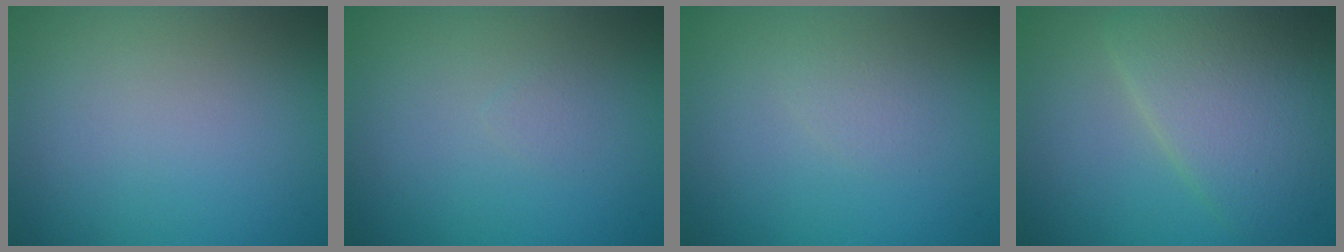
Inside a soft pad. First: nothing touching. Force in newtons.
{"total": 0.6, "press": 0.6, "slide": 0.1}
{"total": 1.0, "press": 1.0, "slide": 0.0}
{"total": 6.8, "press": 6.8, "slide": 0.2}